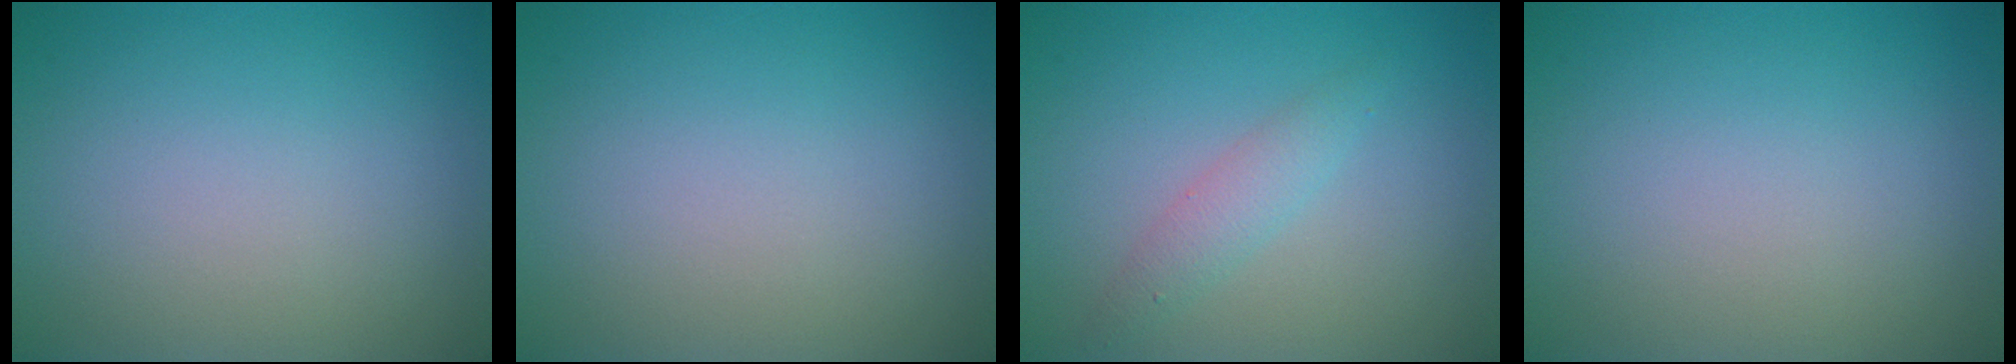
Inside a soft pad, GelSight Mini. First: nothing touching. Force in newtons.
{"total": 0.0}
{"total": 1.7, "press": 1.7, "slide": 0.0}
{"total": 0.0}